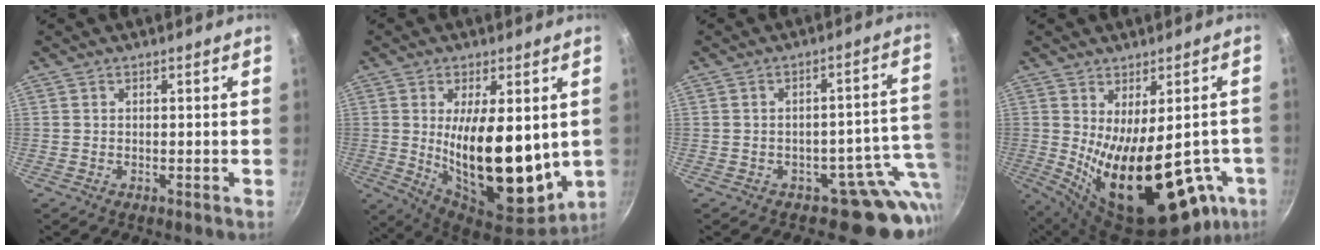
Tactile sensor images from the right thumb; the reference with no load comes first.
{"total": 20.0, "force": [1.0, 9.0, 17.8], "torque": [-0.263, -0.036, 0.032]}
{"total": 9.4, "force": [-2.4, 6.9, 5.9], "torque": [0.002, 0.025, -0.033]}
{"total": 24.9, "force": [-5.1, 11.7, 21.4], "torque": [-0.287, -0.039, -0.039]}